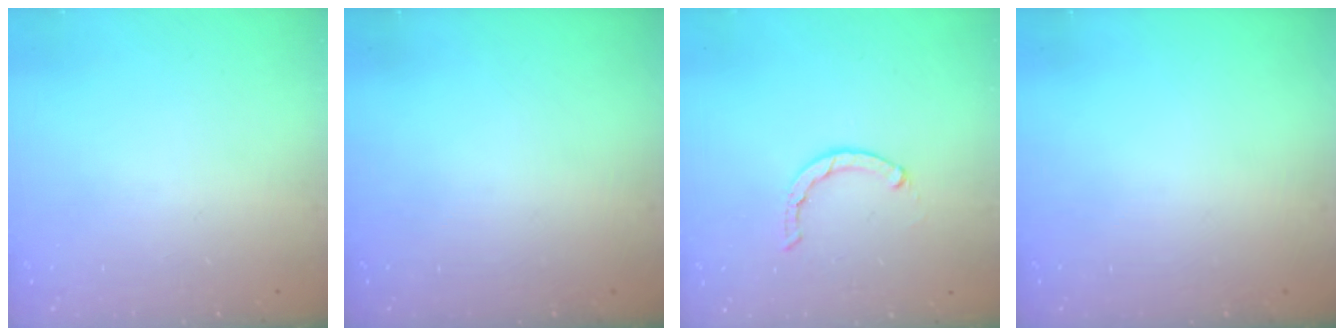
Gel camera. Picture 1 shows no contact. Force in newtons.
{"total": 0.0}
{"total": 1.6, "press": 1.5, "slide": 0.4}
{"total": 0.0}